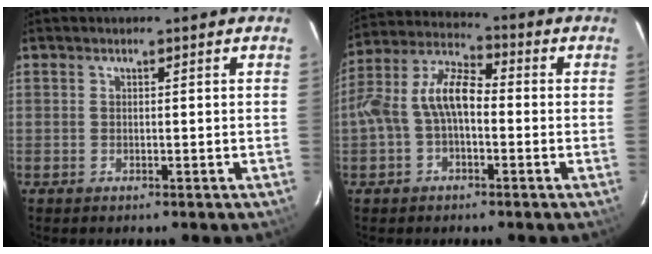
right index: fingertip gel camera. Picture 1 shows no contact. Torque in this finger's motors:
{"motor_torque": [0.46, -0.08, 0.41, 0.13]}